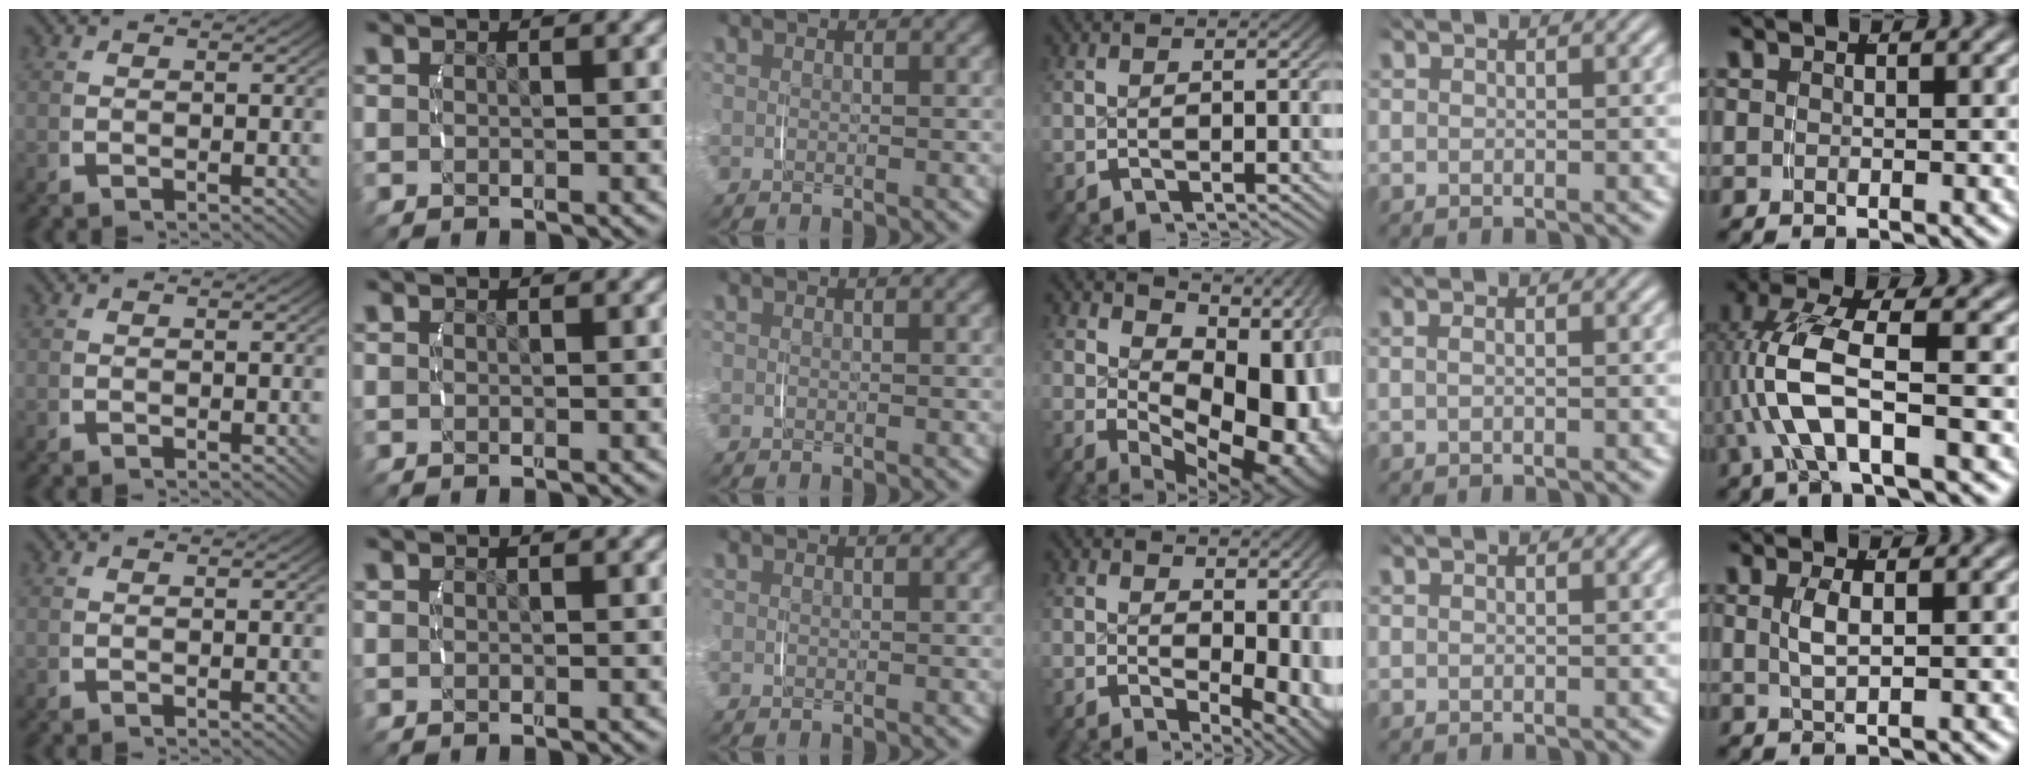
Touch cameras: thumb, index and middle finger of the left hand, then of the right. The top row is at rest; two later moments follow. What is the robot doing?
{"motion": "lift_and_place", "object": "glasses case"}